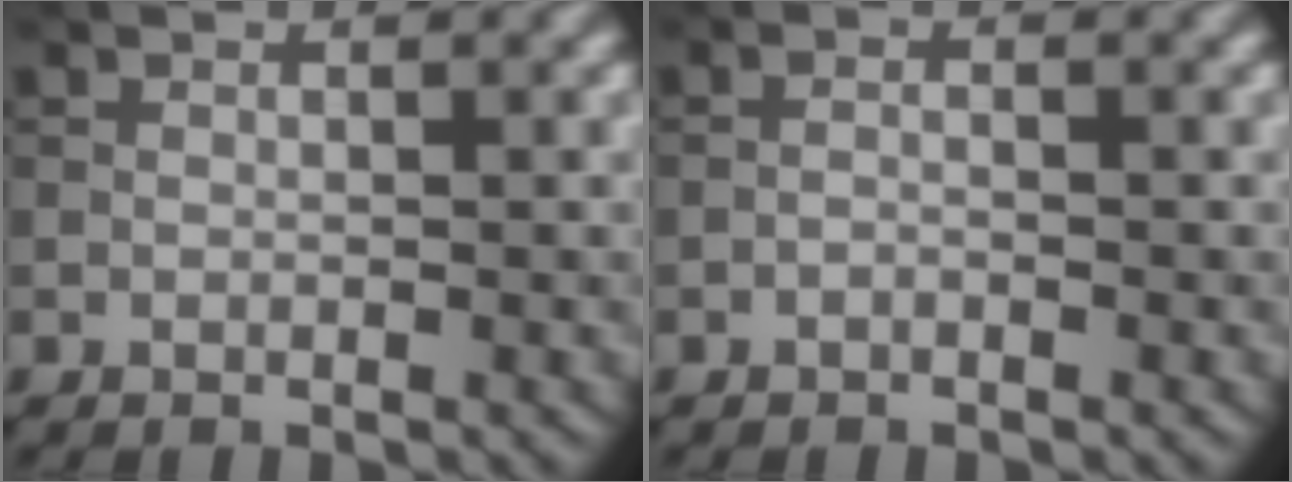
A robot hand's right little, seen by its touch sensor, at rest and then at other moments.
{"total": 0.7, "force": [-0.5, 0.2, 0.5], "torque": [-0.011, 0.002, -0.013]}